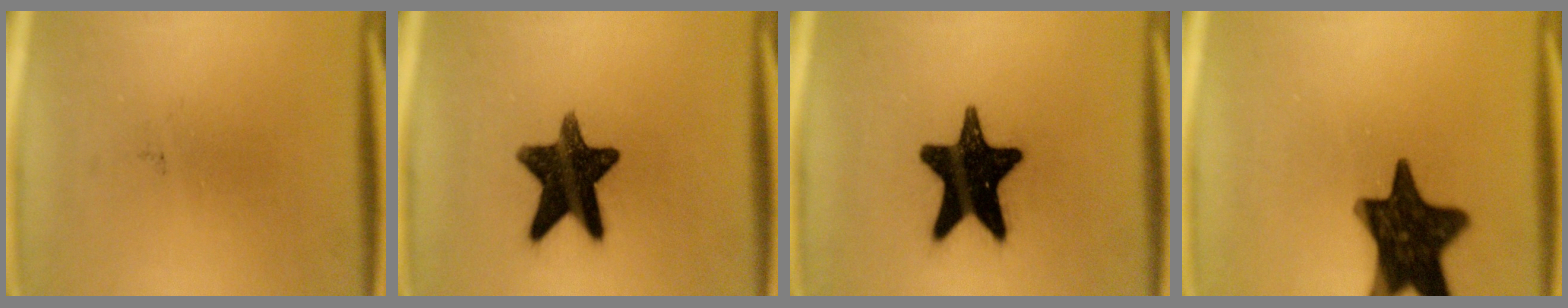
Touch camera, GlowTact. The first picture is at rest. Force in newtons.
{"total": 14.2}
{"total": 18.0}
{"total": 16.6}